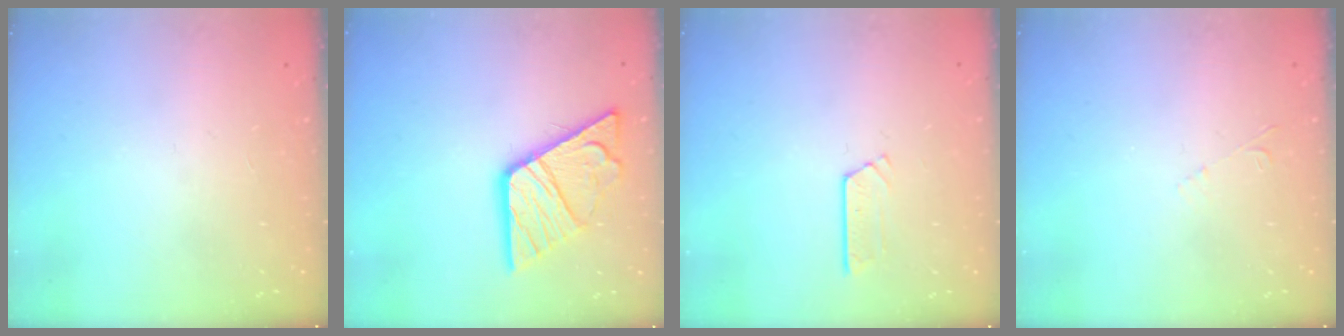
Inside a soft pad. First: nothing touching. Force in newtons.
{"total": 17.5, "press": 17.4, "slide": 2.1}
{"total": 2.5, "press": 2.5, "slide": 0.2}
{"total": 3.3, "press": 3.3, "slide": 0.5}